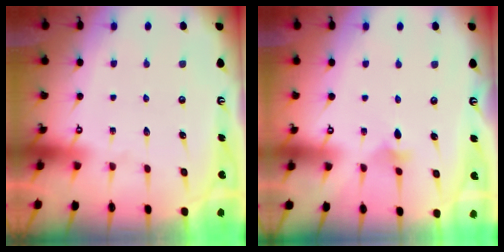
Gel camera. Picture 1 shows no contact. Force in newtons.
{"total": 2.7, "press": 2.6, "slide": 0.6}